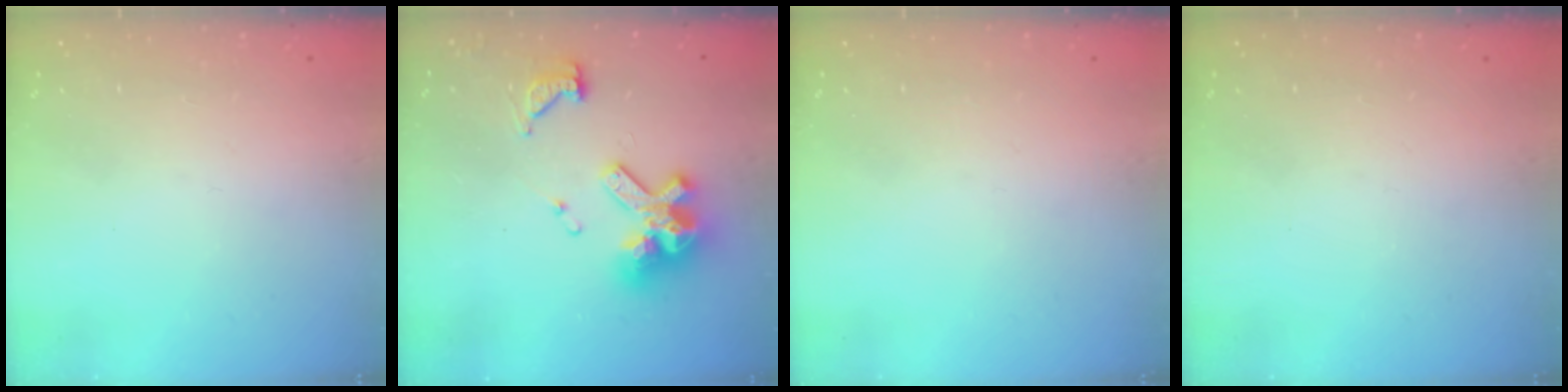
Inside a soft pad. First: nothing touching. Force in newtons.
{"total": 14.4, "press": 14.4, "slide": 1.6}
{"total": 0.0}
{"total": 0.0}